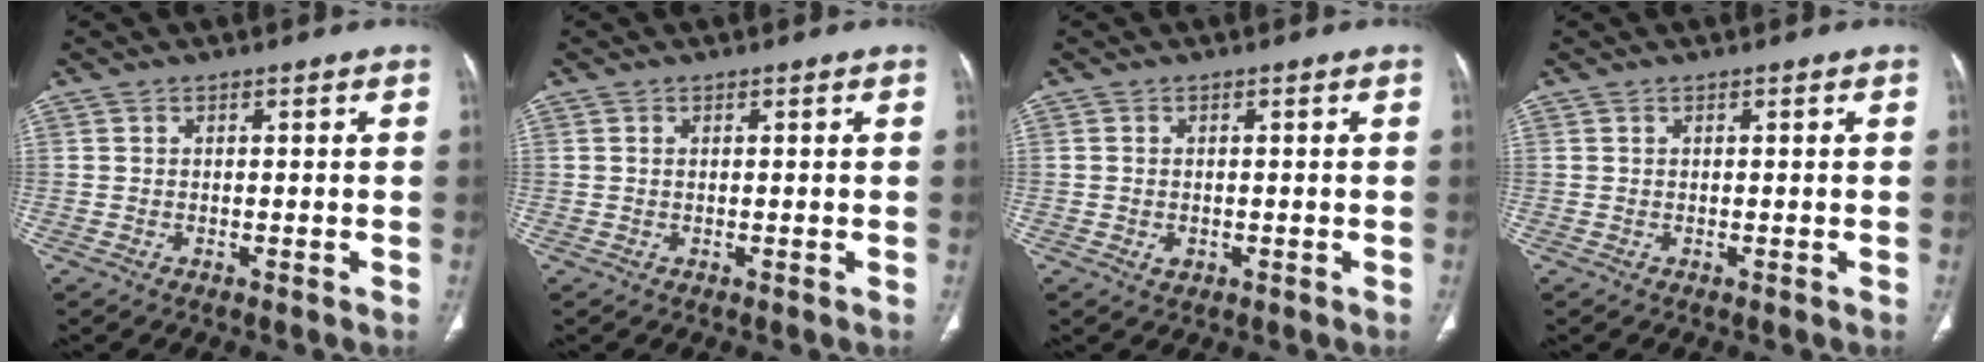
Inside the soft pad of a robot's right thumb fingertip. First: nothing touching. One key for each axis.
{"total": 0.0}
{"total": 1.7, "fx": -0.4, "fy": 1.3, "fz": 1.0, "tx": -0.014, "ty": 0.001, "tz": -0.003}
{"total": 0.0}